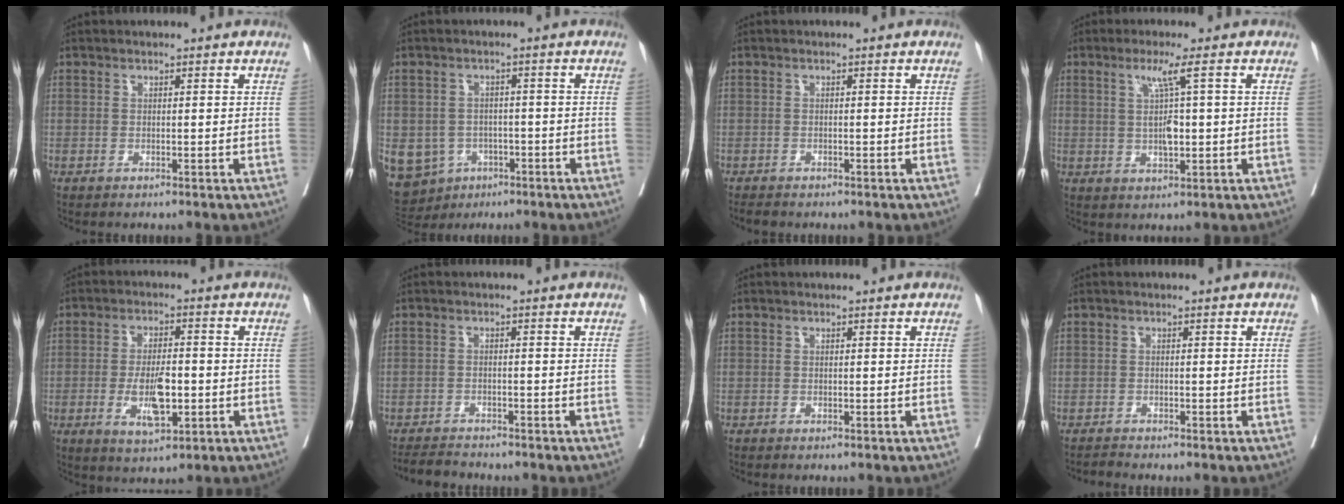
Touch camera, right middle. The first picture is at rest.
{"total": 11.1, "force": [-4.9, 9.5, 3.2], "torque": [-0.110, 0.001, -0.063]}
{"total": 1.7, "force": [-1.4, 0.6, 0.6], "torque": [-0.014, -0.005, -0.019]}
{"total": 4.8, "force": [1.0, 0.1, 4.7], "torque": [-0.089, 0.001, 0.024]}
{"total": 7.3, "force": [-1.7, 2.4, 6.7], "torque": [-0.125, -0.008, -0.023]}
{"total": 4.0, "force": [-3.9, 0.5, 0.6], "torque": [-0.008, -0.013, -0.066]}
{"total": 0.0}
{"total": 0.8, "force": [-0.8, -0.3, -0.1], "torque": [-0.002, -0.006, -0.014]}